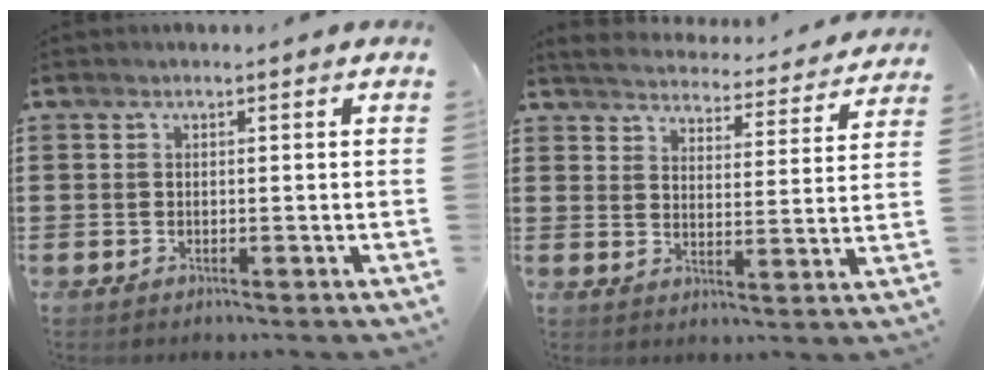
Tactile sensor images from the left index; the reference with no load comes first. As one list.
[{"total": 4.3, "force": [4.2, -0.3, 0.3], "torque": [-0.030, -0.037, 0.069]}]